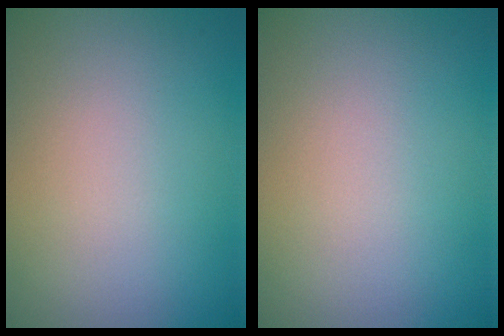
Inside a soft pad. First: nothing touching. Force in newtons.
{"total": 0.0}